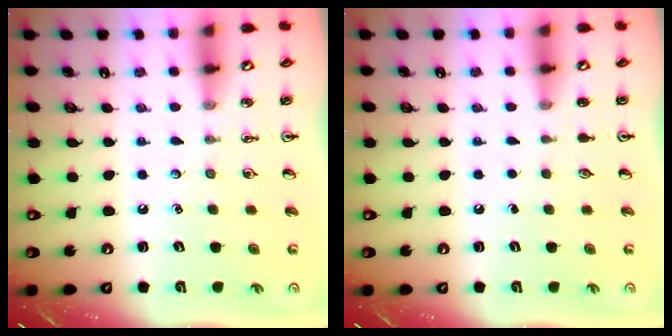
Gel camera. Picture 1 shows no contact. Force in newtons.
{"total": 0.0}